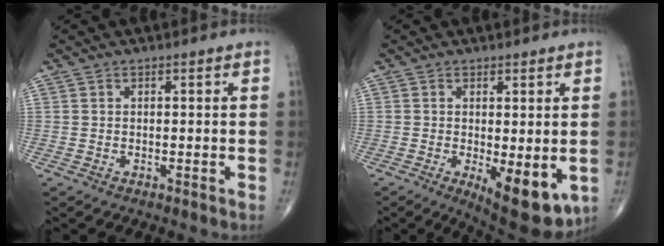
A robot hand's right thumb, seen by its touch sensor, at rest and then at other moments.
{"total": 10.4, "force": [-2.5, 4.0, 9.3], "torque": [-0.119, -0.023, -0.023]}